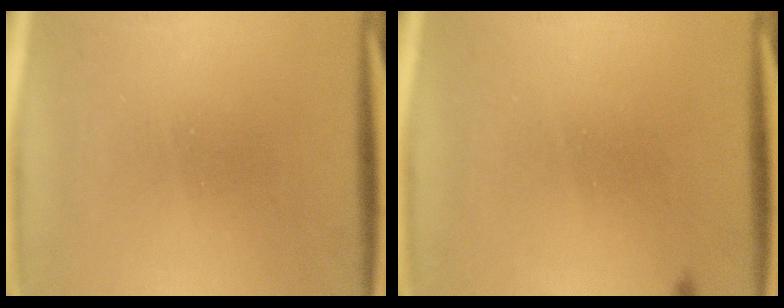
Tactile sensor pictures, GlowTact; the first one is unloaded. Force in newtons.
{"total": 0.6}